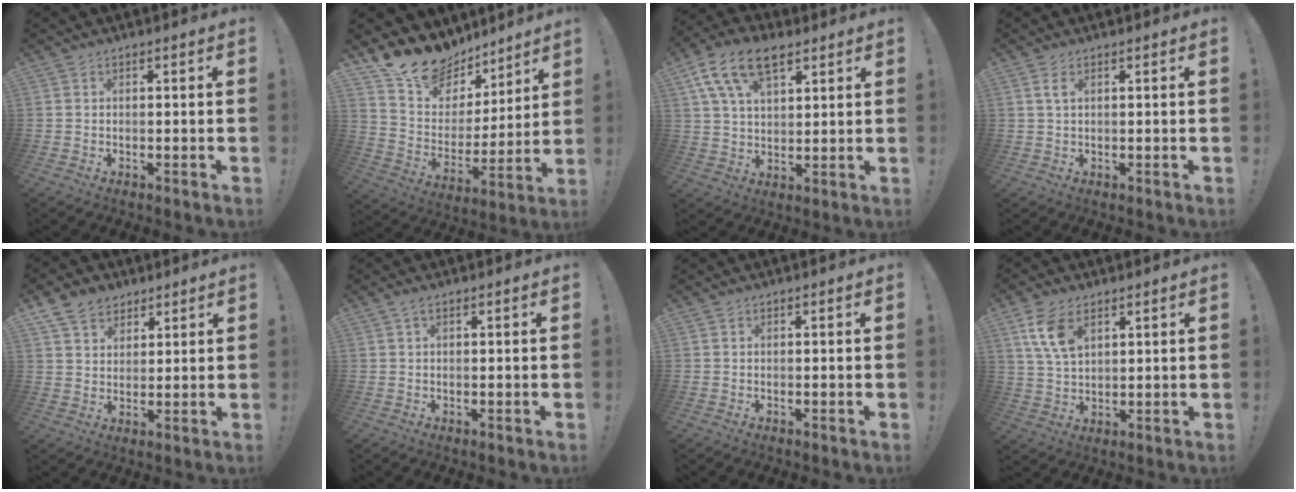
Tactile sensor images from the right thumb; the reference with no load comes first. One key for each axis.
{"total": 16.2, "fx": 13.1, "fy": 8.8, "fz": 4.0, "tx": -0.079, "ty": -0.096, "tz": 0.248}
{"total": 13.6, "fx": 7.3, "fy": 7.4, "fz": 8.7, "tx": -0.161, "ty": -0.018, "tz": 0.136}
{"total": 2.3, "fx": 0.9, "fy": 0.9, "fz": 1.9, "tx": -0.032, "ty": -0.002, "tz": 0.015}
{"total": 8.1, "fx": 5.2, "fy": 5.9, "fz": 2.2, "tx": -0.034, "ty": -0.027, "tz": 0.103}
{"total": 1.3, "fx": 0.5, "fy": 0.1, "fz": 1.2, "tx": -0.025, "ty": 0.002, "tz": 0.009}
{"total": 0.0}
{"total": 9.0, "fx": 4.6, "fy": 4.9, "fz": 6.0, "tx": -0.114, "ty": -0.015, "tz": 0.089}